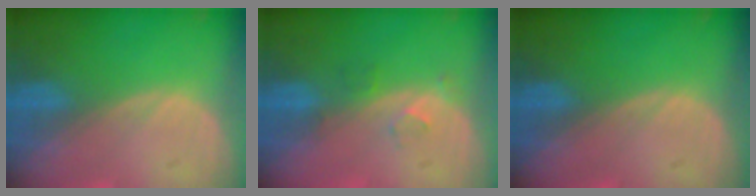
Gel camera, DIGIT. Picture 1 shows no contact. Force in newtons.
{"total": 2.7, "press": 2.3, "slide": 1.5}
{"total": 0.0}